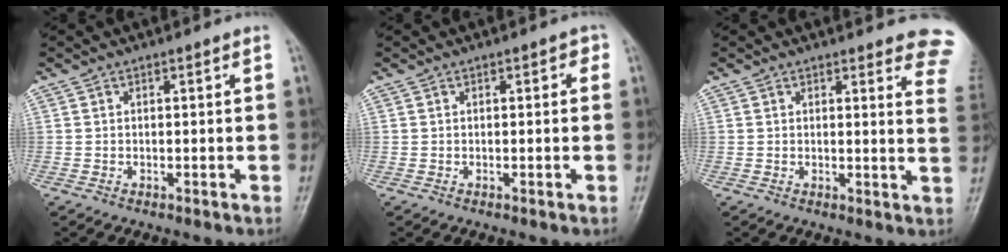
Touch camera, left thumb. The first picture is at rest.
{"total": 1.5, "force": [0.4, 0.8, 1.1], "torque": [-0.006, 0.003, 0.003]}
{"total": 9.5, "force": [8.3, 2.3, 4.0], "torque": [-0.006, -0.043, 0.064]}